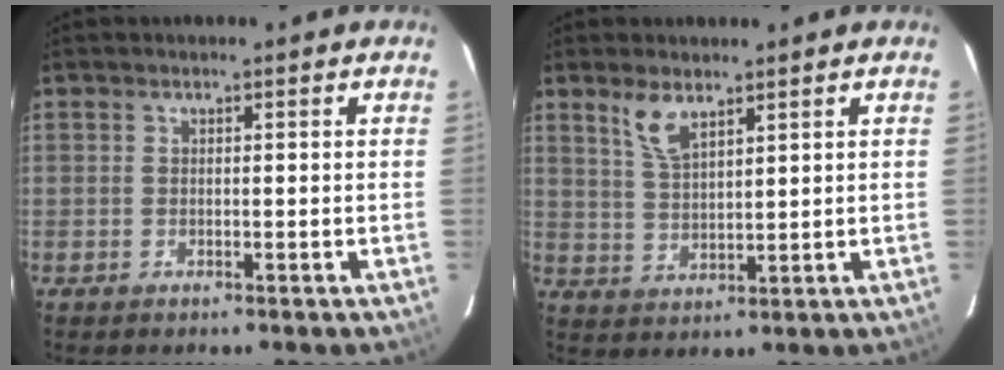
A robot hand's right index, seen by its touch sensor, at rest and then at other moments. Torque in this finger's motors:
{"motor_torque": [0.17, 0.04, 0.09, 0.04]}